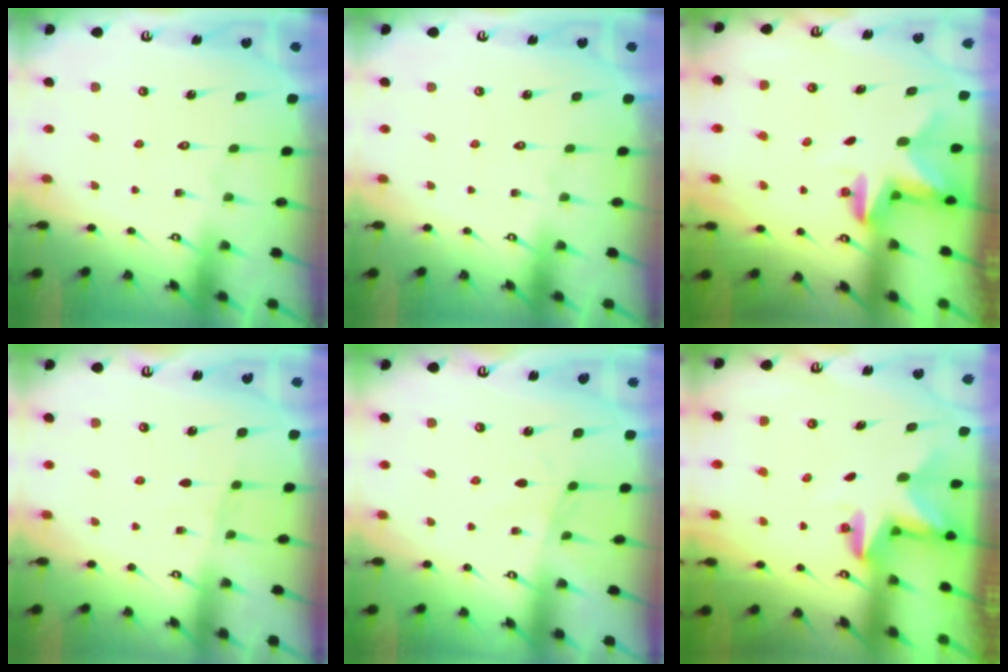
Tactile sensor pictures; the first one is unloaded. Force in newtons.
{"total": 0.0}
{"total": 2.7, "press": 2.6, "slide": 0.5}
{"total": 3.3, "press": 3.3, "slide": 0.4}
{"total": 2.4, "press": 2.4, "slide": 0.5}
{"total": 2.8, "press": 2.8, "slide": 0.2}